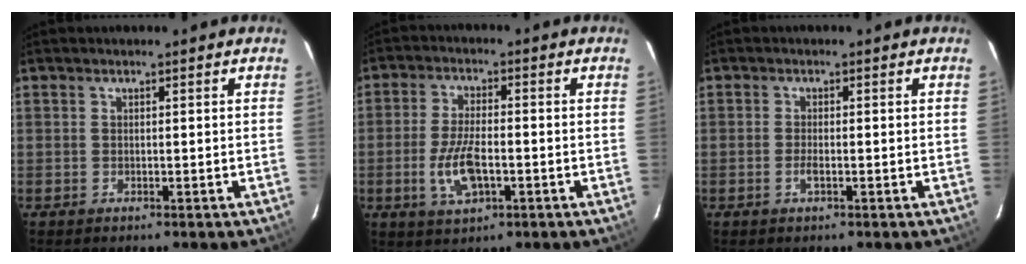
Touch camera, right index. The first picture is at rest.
{"total": 8.2, "force": [-2.4, 3.5, 7.0], "torque": [-0.148, -0.004, -0.042]}
{"total": 1.5, "force": [-0.7, 0.4, 1.3], "torque": [-0.028, 0.001, -0.013]}